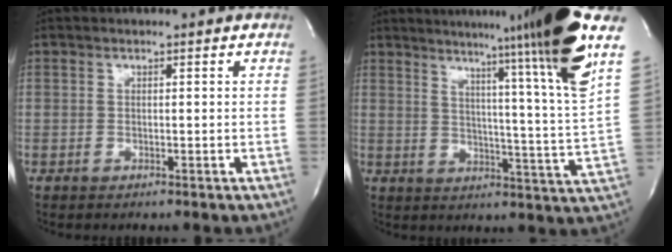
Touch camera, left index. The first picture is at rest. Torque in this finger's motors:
{"motor_torque": [0.34, -0.26, 0.52, 0.14]}